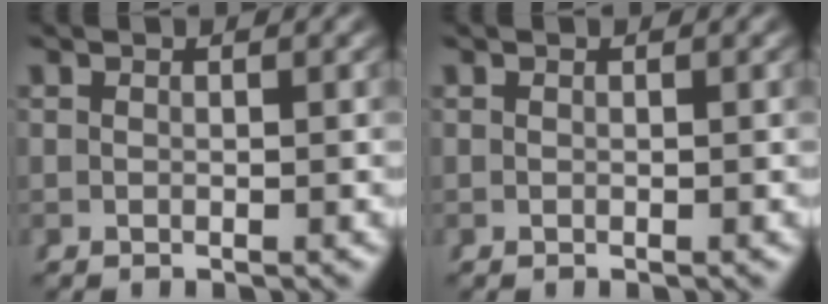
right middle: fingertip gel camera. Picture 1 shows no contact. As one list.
[{"total": 0.0}]